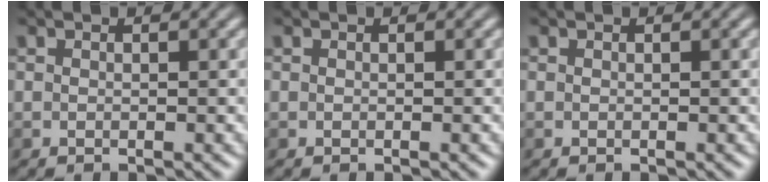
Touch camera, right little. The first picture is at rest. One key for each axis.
{"total": 0.0}
{"total": 0.0}